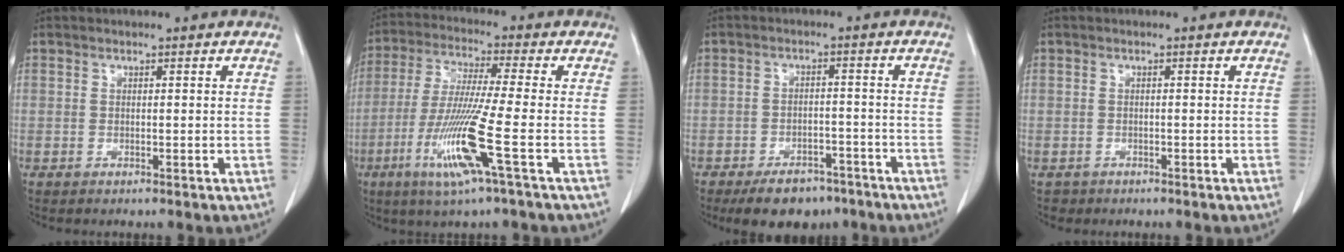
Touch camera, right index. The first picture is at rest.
{"total": 12.3, "force": [-4.5, -1.1, 11.3], "torque": [-0.233, -0.026, -0.094]}
{"total": 8.3, "force": [-6.2, 4.1, 3.6], "torque": [-0.053, 0.003, -0.094]}
{"total": 1.3, "force": [-0.7, 1.0, -0.3], "torque": [-0.005, 0.004, -0.011]}